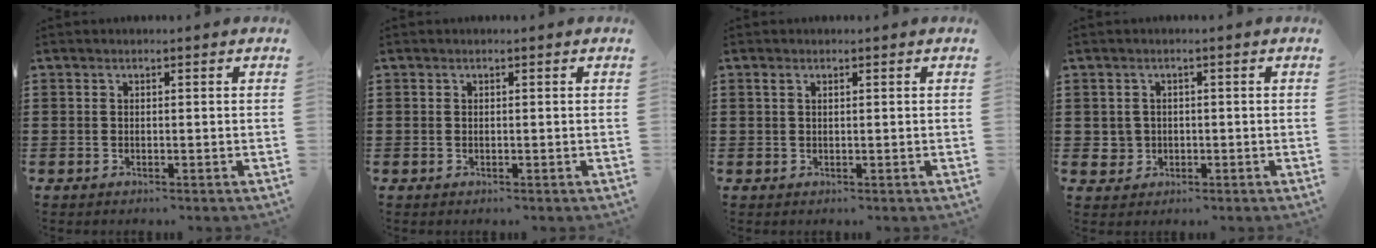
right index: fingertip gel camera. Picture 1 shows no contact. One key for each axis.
{"total": 0.0}
{"total": 0.8, "fx": 0.4, "fy": 0.4, "fz": 0.6, "tx": -0.013, "ty": 0.003, "tz": 0.006}
{"total": 1.9, "fx": -0.1, "fy": 1.8, "fz": 0.3, "tx": -0.013, "ty": 0.006, "tz": -0.005}